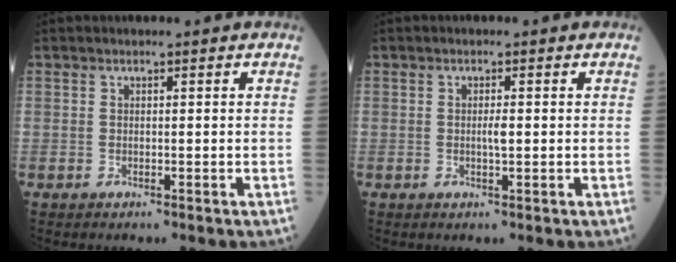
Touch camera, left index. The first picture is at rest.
{"total": 1.4, "force": [-0.3, 0.1, 1.3], "torque": [-0.025, -0.004, -0.005]}